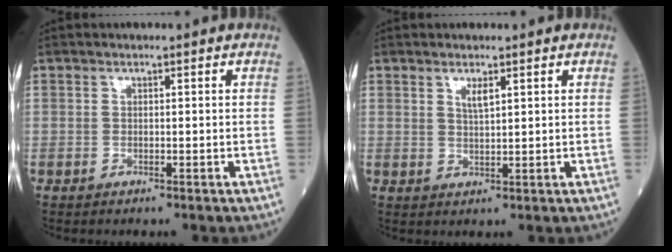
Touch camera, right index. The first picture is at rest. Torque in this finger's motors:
{"motor_torque": [-0.03, 0.03, 0.04, 0.04]}